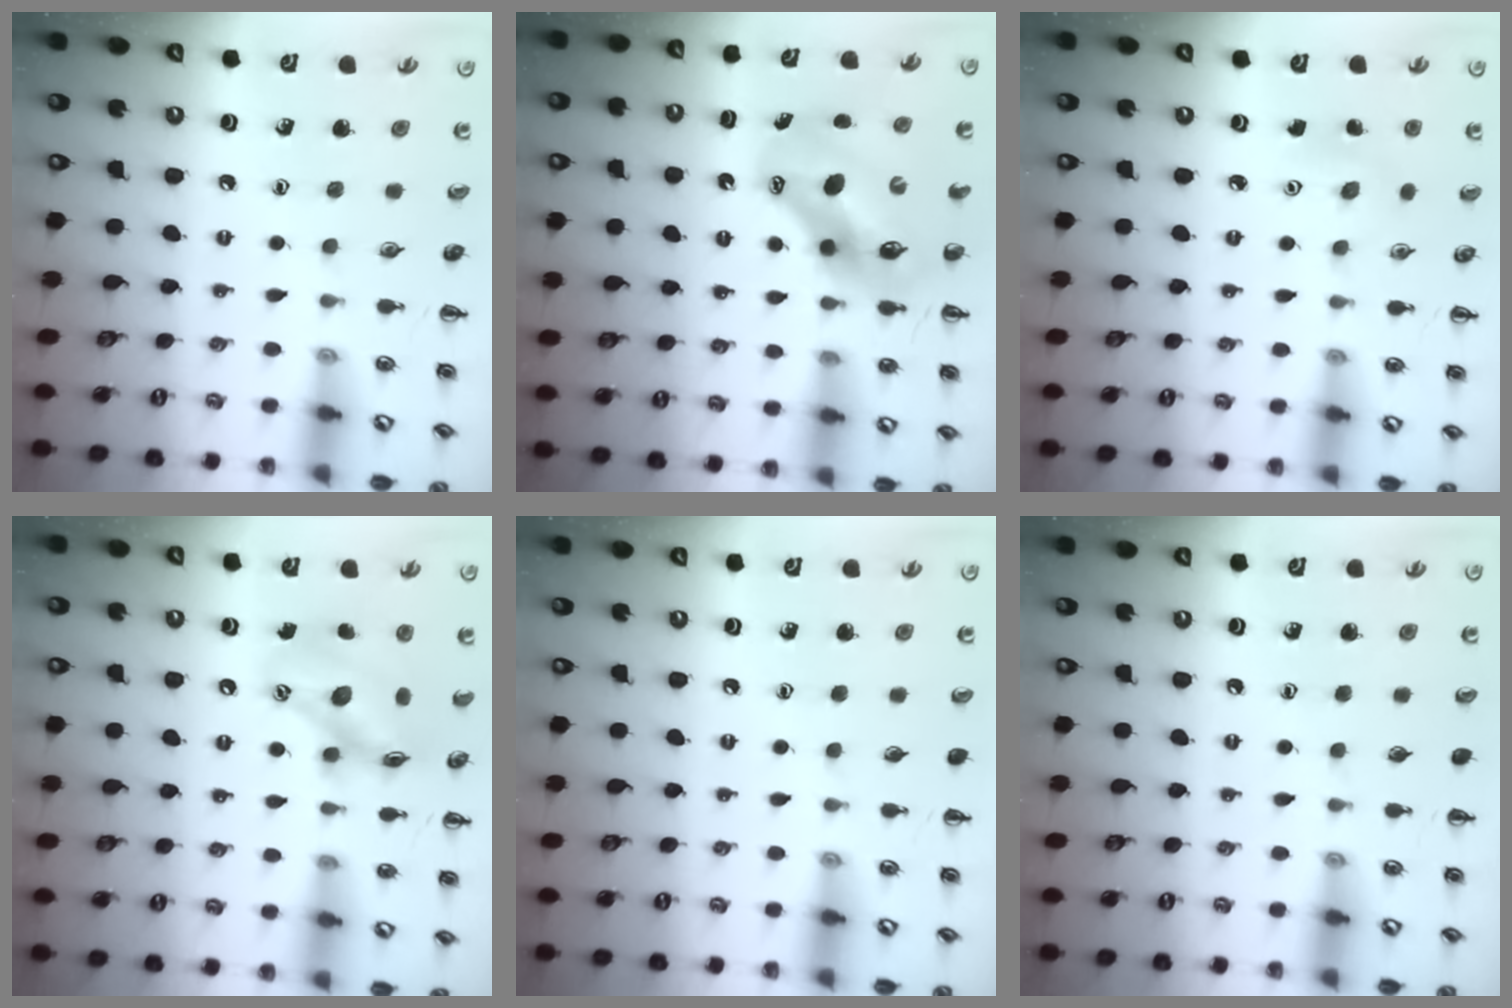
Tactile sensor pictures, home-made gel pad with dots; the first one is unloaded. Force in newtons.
{"total": 11.3, "press": 10.9, "slide": 3.1}
{"total": 3.8, "press": 3.7, "slide": 0.8}
{"total": 14.3, "press": 14.1, "slide": 2.2}
{"total": 0.0}
{"total": 0.0}